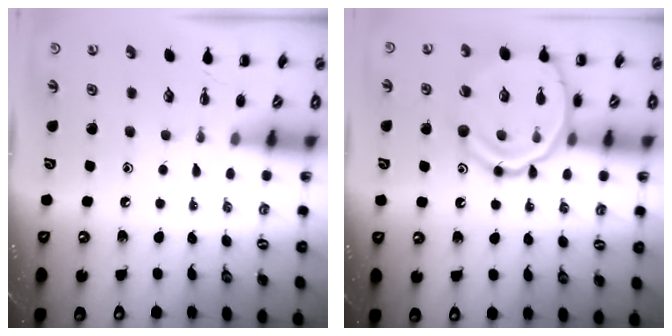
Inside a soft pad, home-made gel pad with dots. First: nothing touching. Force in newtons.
{"total": 17.6, "press": 17.5, "slide": 2.2}